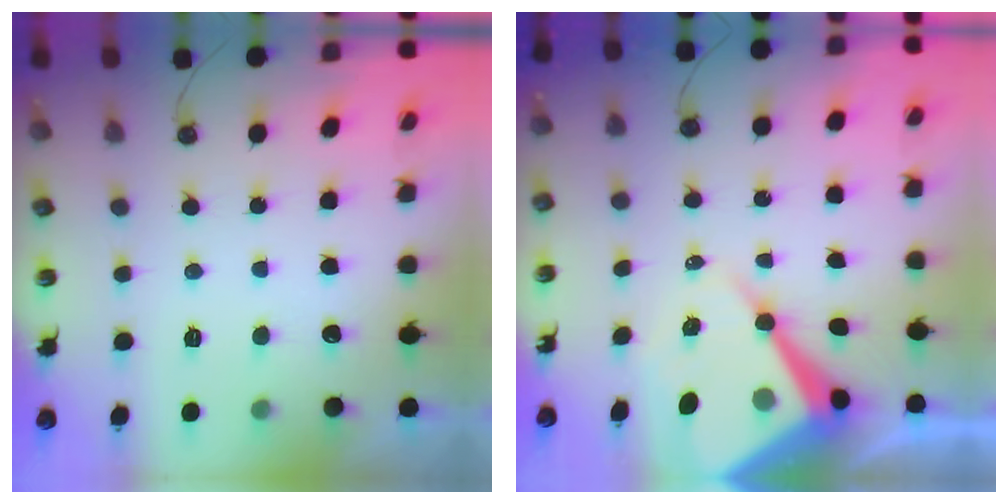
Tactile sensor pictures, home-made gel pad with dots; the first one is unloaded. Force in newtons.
{"total": 16.6, "press": 16.6, "slide": 1.6}